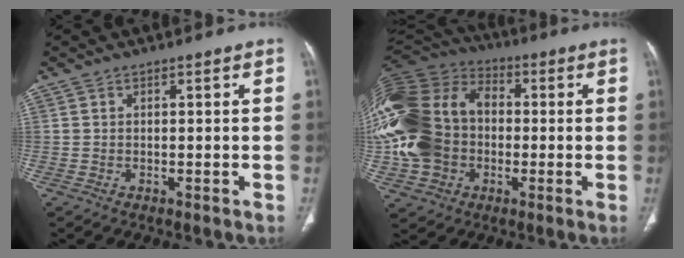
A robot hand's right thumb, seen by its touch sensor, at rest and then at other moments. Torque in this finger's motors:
{"motor_torque": [1.37, 1.38, 0.88, 0.53, 0.84]}